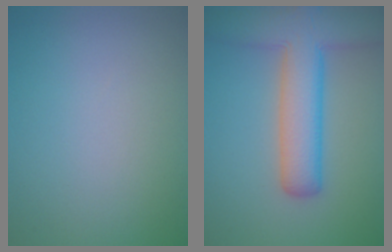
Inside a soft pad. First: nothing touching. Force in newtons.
{"total": 8.1, "press": 8.1, "slide": 0.5}